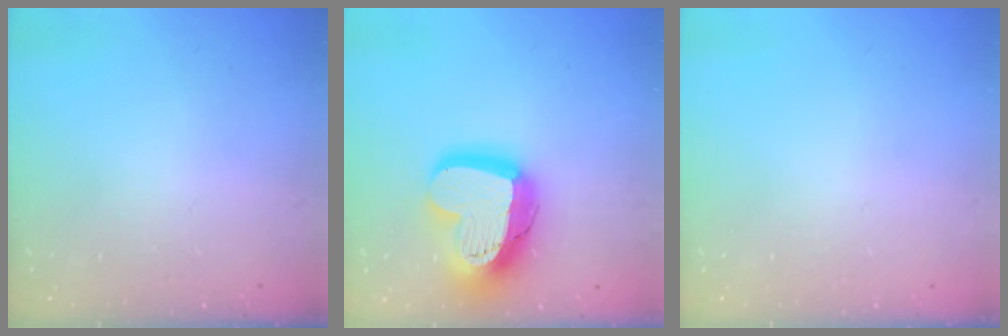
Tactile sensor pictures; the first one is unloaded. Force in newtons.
{"total": 21.6, "press": 21.5, "slide": 1.9}
{"total": 0.0}